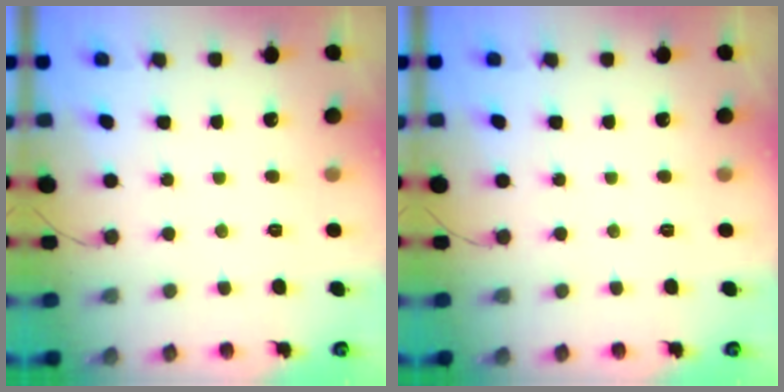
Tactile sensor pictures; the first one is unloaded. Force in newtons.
{"total": 0.0}